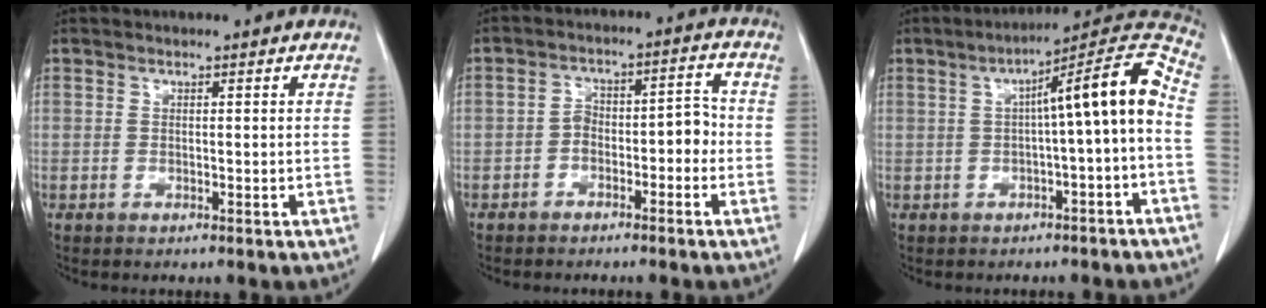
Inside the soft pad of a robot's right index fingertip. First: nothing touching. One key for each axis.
{"total": 5.6, "fx": -2.2, "fy": 2.8, "fz": 4.3, "tx": -0.057, "ty": 0.038, "tz": -0.031}
{"total": 11.2, "fx": -0.6, "fy": 0.5, "fz": 11.2, "tx": -0.157, "ty": 0.038, "tz": -0.012}